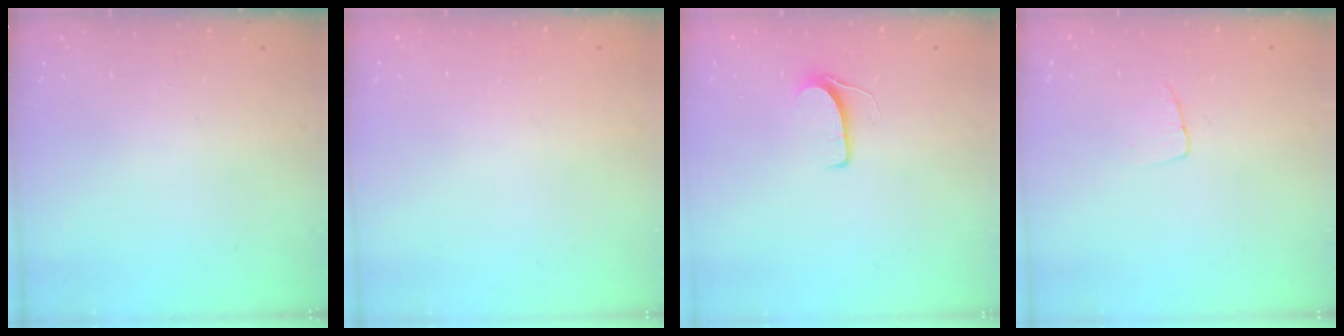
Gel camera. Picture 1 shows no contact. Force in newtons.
{"total": 0.0}
{"total": 5.9, "press": 5.9, "slide": 0.4}
{"total": 2.9, "press": 2.9, "slide": 0.1}